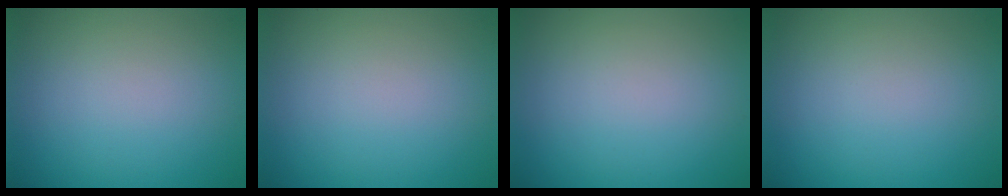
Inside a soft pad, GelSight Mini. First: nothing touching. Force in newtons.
{"total": 0.0}
{"total": 0.0}
{"total": 0.0}